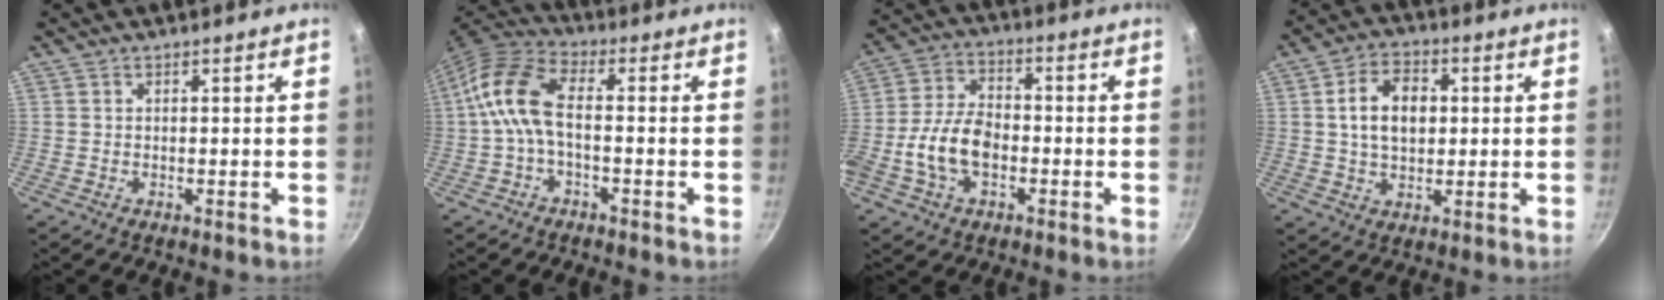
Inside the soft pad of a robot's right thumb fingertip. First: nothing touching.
{"total": 9.5, "force": [-1.2, 4.6, 8.2], "torque": [-0.177, 0.033, -0.039]}
{"total": 10.9, "force": [-2.8, 7.0, 7.9], "torque": [-0.137, 0.032, -0.062]}
{"total": 9.8, "force": [1.4, 6.7, 7.0], "torque": [-0.102, 0.010, 0.018]}